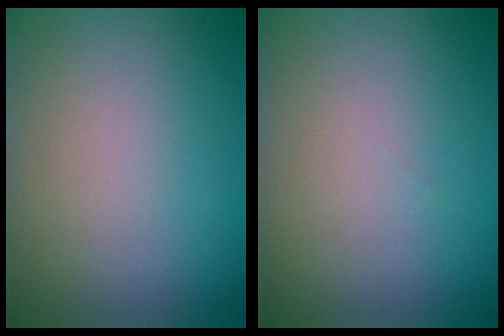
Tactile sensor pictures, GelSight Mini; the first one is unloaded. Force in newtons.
{"total": 0.0}